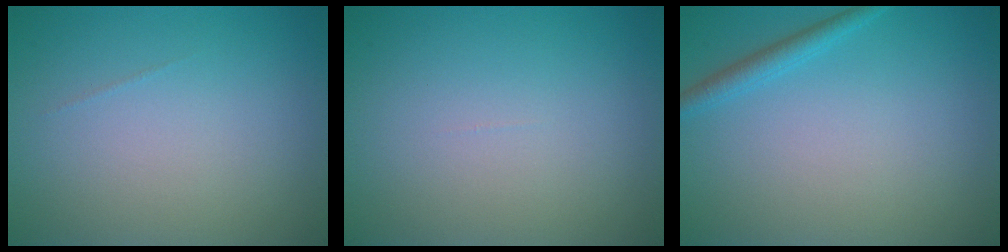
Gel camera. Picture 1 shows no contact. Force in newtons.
{"total": 0.0}
{"total": 1.6, "press": 1.6, "slide": 0.1}